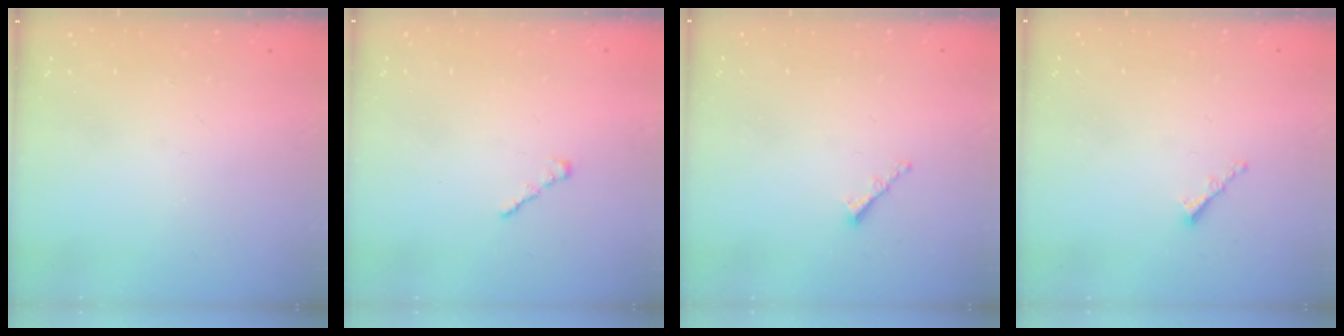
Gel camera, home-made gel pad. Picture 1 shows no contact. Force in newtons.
{"total": 1.4, "press": 1.3, "slide": 0.5}
{"total": 1.2, "press": 1.1, "slide": 0.5}
{"total": 1.2, "press": 1.1, "slide": 0.5}